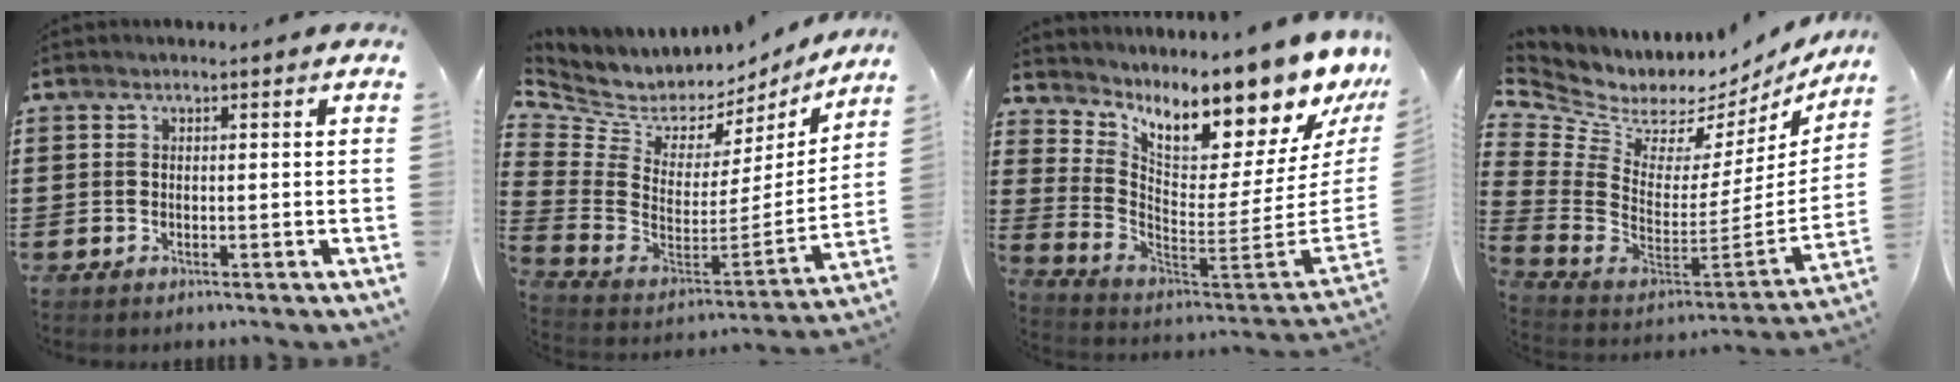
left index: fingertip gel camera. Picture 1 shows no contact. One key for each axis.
{"total": 5.5, "fx": 4.1, "fy": 3.5, "fz": 1.0, "tx": -0.063, "ty": -0.048, "tz": 0.070}
{"total": 11.5, "fx": 9.1, "fy": 2.4, "fz": 6.7, "tx": -0.128, "ty": -0.087, "tz": 0.145}
{"total": 5.0, "fx": 3.9, "fy": 2.9, "fz": 1.4, "tx": -0.069, "ty": -0.054, "tz": 0.062}